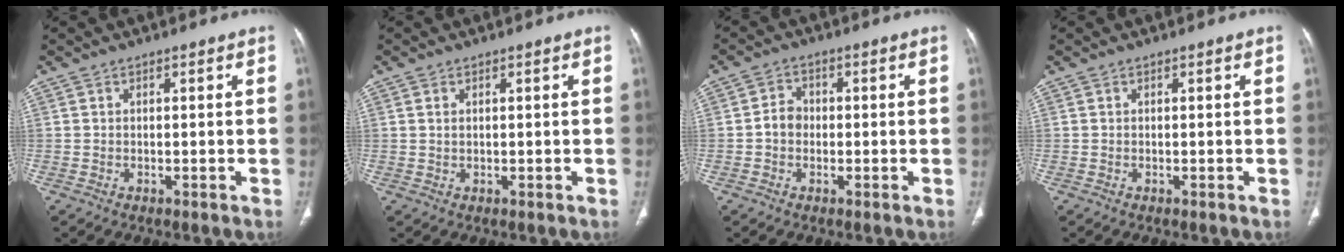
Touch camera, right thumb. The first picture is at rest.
{"total": 0.9, "force": [0.4, 0.4, 0.6], "torque": [-0.017, 0.003, 0.010]}
{"total": 3.5, "force": [-0.5, 2.9, 1.8], "torque": [-0.020, 0.013, -0.016]}
{"total": 0.0}